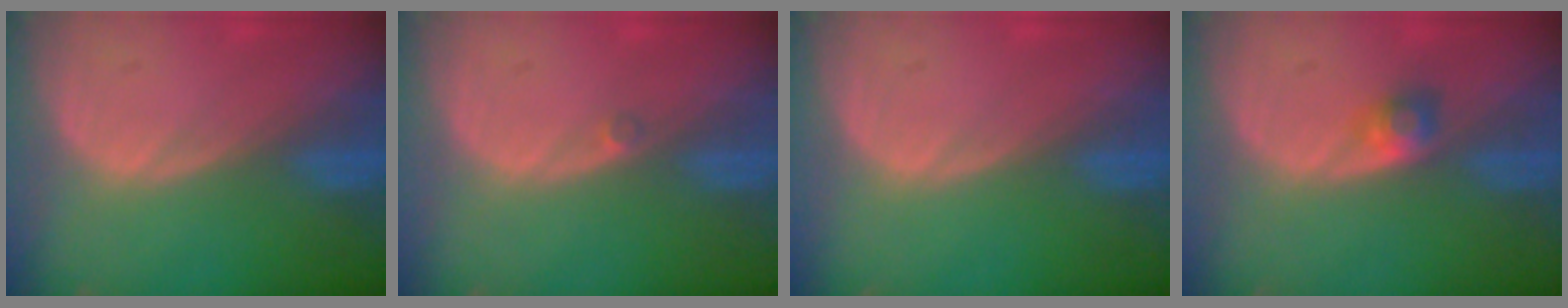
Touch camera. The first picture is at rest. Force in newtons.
{"total": 0.7, "press": 0.6, "slide": 0.3}
{"total": 0.0}
{"total": 2.5, "press": 2.3, "slide": 1.0}